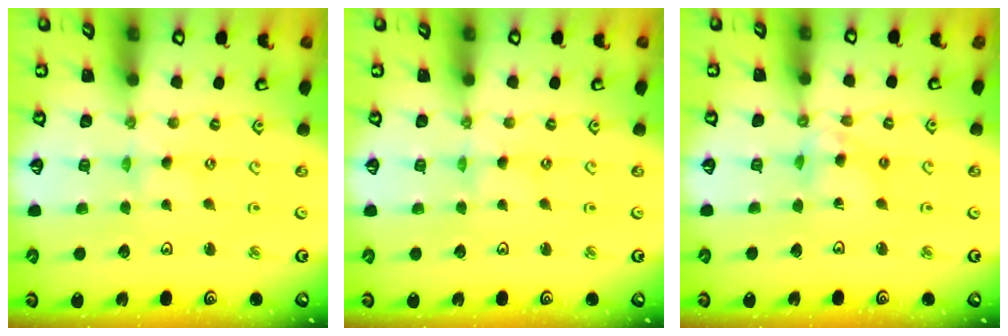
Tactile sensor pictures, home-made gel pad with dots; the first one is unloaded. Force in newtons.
{"total": 0.0}
{"total": 7.7, "press": 7.6, "slide": 0.7}